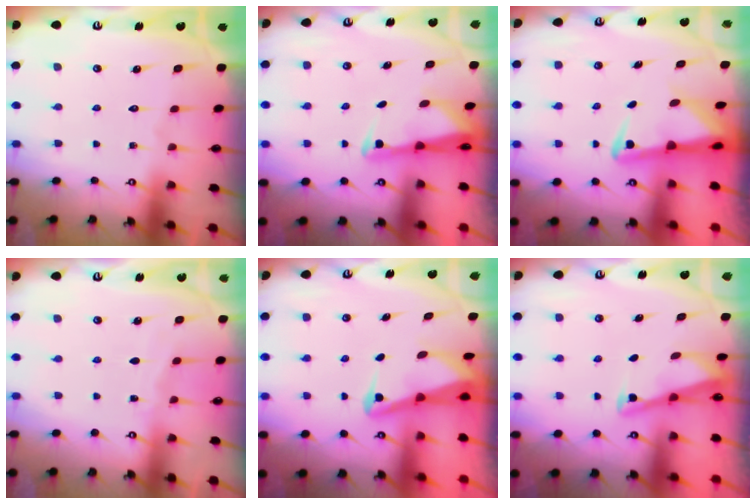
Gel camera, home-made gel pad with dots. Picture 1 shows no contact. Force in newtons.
{"total": 2.5, "press": 2.4, "slide": 0.5}
{"total": 3.9, "press": 3.8, "slide": 0.7}
{"total": 2.9, "press": 2.9, "slide": 0.1}
{"total": 3.1, "press": 3.1, "slide": 0.7}
{"total": 2.9, "press": 2.8, "slide": 0.3}